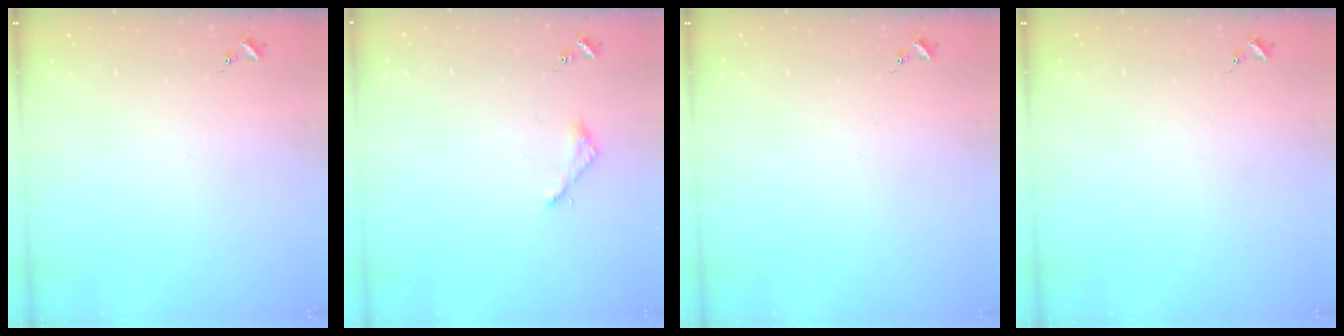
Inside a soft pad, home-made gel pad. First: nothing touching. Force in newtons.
{"total": 4.3, "press": 4.2, "slide": 0.2}
{"total": 0.0}
{"total": 0.0}